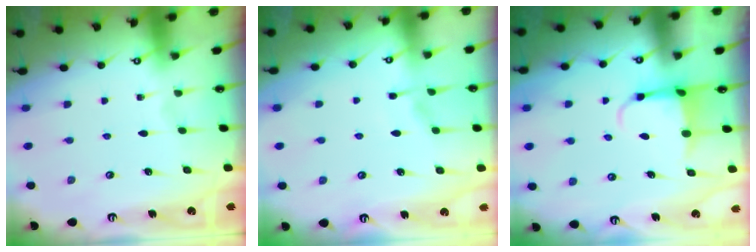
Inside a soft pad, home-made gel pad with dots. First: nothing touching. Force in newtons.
{"total": 2.6, "press": 2.5, "slide": 0.6}
{"total": 4.0, "press": 3.8, "slide": 1.0}